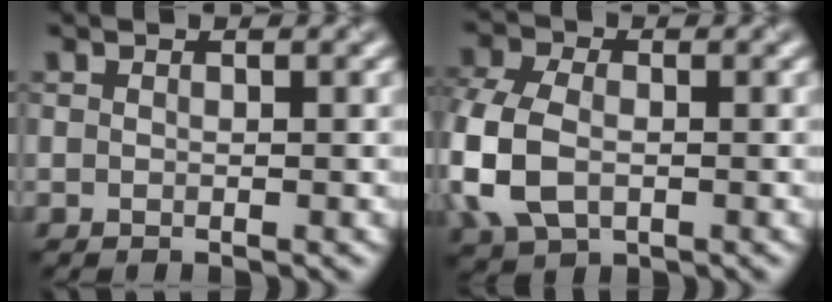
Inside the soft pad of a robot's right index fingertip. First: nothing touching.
{"total": 7.4, "force": [-1.6, 4.9, 5.2], "torque": [-0.147, -0.005, -0.042]}